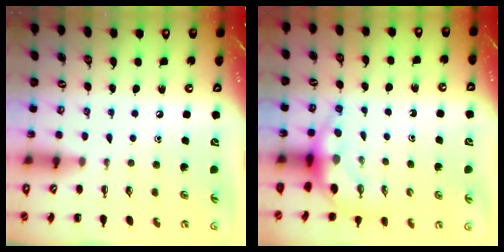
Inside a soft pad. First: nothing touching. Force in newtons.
{"total": 6.6, "press": 6.5, "slide": 1.2}